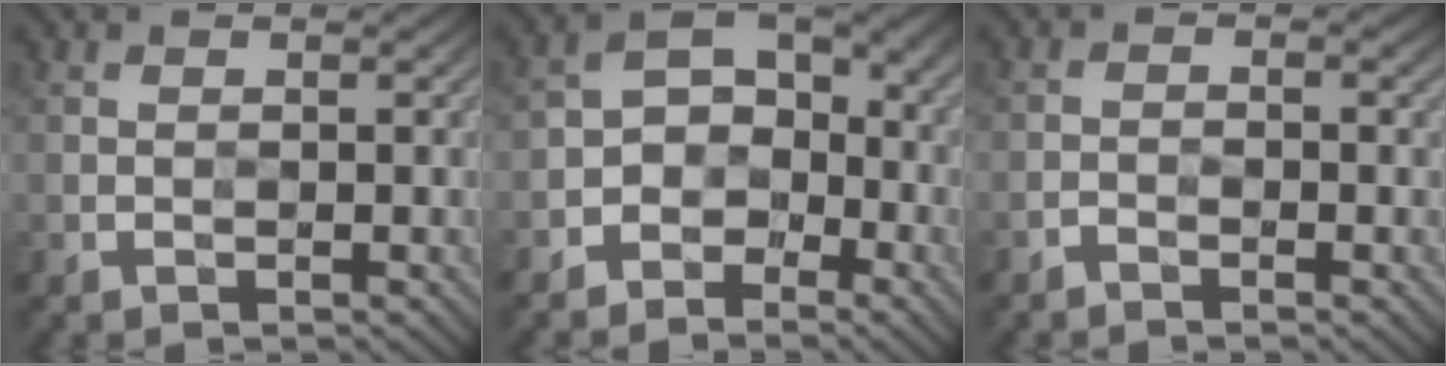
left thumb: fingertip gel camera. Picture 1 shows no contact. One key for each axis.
{"total": 5.8, "fx": -3.3, "fy": 3.9, "fz": 2.8, "tx": -0.035, "ty": 0.005, "tz": -0.076}
{"total": 1.1, "fx": -1.1, "fy": 0.1, "fz": 0.1, "tx": 0.000, "ty": -0.001, "tz": -0.026}